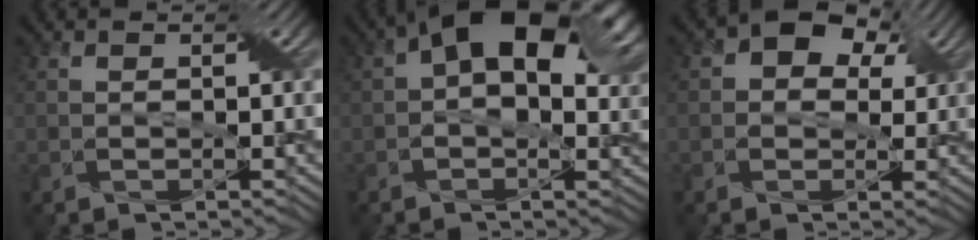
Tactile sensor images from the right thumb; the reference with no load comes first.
{"total": 14.9, "force": [4.9, 8.2, 11.5], "torque": [-0.176, 0.004, 0.078]}
{"total": 7.8, "force": [3.3, 5.5, 4.4], "torque": [-0.079, 0.021, 0.037]}